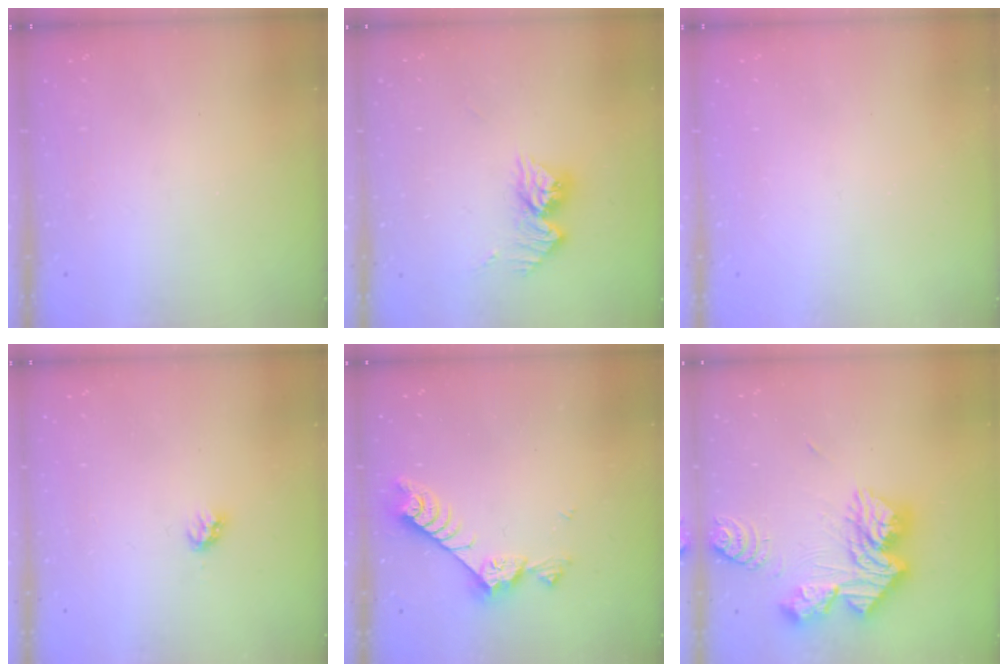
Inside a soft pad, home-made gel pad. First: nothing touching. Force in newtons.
{"total": 10.6, "press": 10.6, "slide": 1.0}
{"total": 0.0}
{"total": 2.8, "press": 2.8, "slide": 0.2}
{"total": 8.5, "press": 8.4, "slide": 1.4}
{"total": 19.9, "press": 19.8, "slide": 1.7}